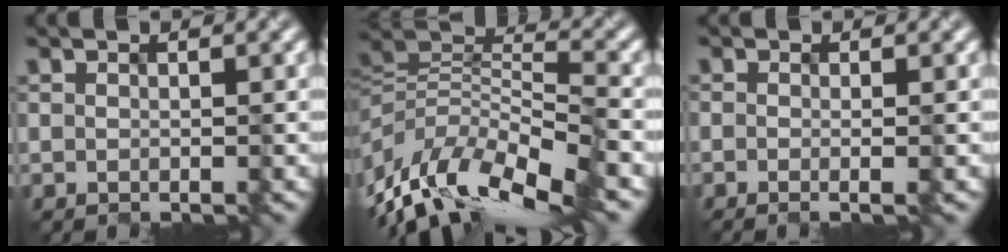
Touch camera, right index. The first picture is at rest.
{"total": 11.7, "force": [-6.3, 4.5, 8.8], "torque": [-0.183, 0.000, -0.103]}
{"total": 1.0, "force": [-0.4, 0.2, 0.9], "torque": [-0.012, 0.003, -0.017]}